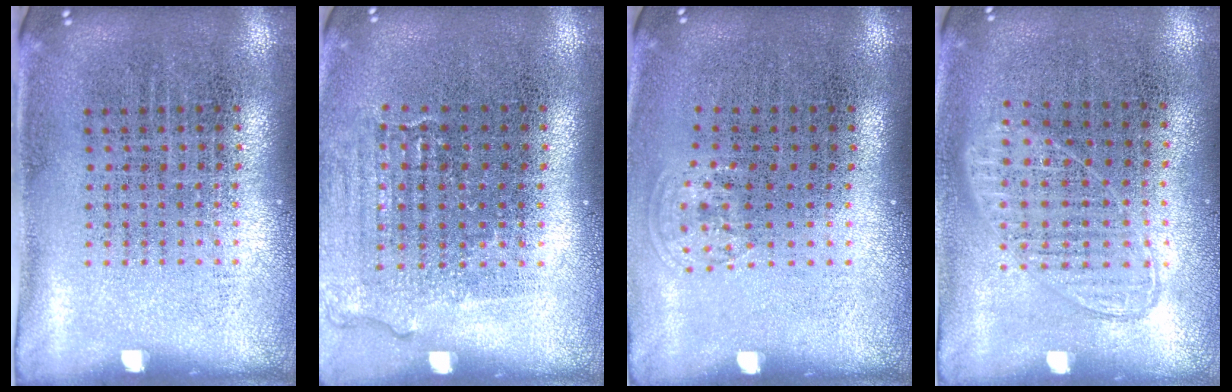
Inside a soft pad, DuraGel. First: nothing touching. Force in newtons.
{"total": 1.1, "press": 1.1, "slide": 0.3}
{"total": 0.7, "press": 0.6, "slide": 0.4}
{"total": 0.9, "press": 0.9, "slide": 0.3}